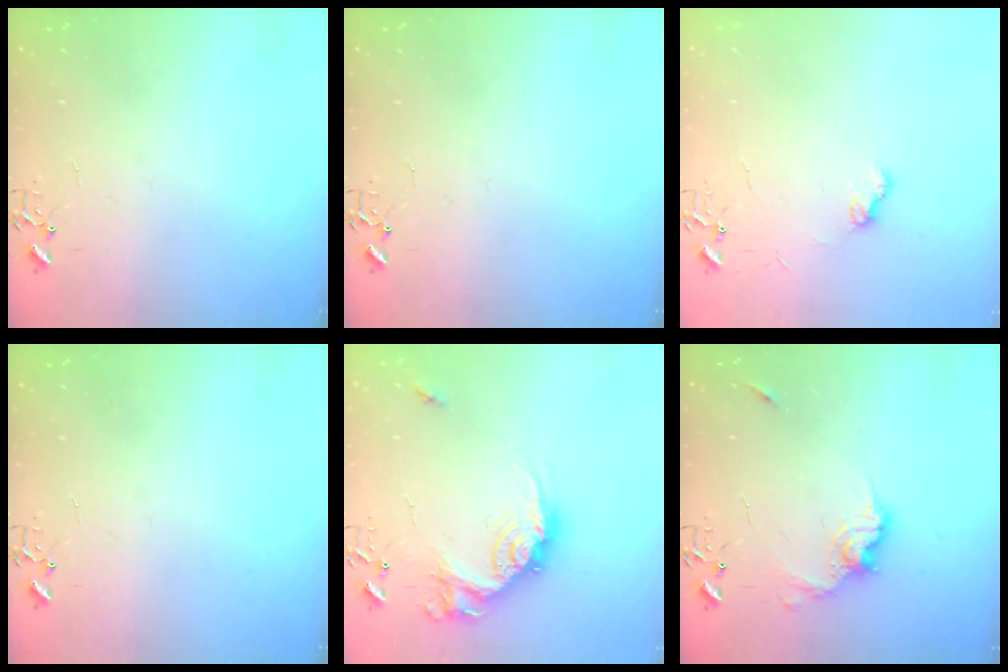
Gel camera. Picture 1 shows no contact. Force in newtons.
{"total": 0.0}
{"total": 6.4, "press": 6.4, "slide": 0.8}
{"total": 0.0}
{"total": 16.6, "press": 16.6, "slide": 0.9}
{"total": 11.5, "press": 11.5, "slide": 0.8}